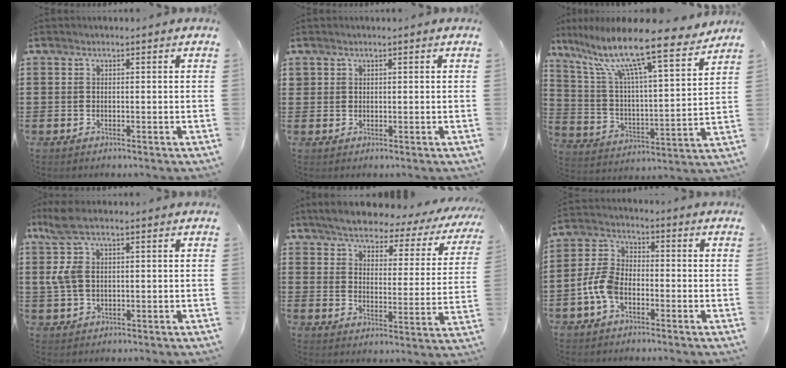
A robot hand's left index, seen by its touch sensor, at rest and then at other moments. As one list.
[{"total": 0.9, "force": [0.6, 0.7, 0.1], "torque": [-0.005, 0.004, 0.013]}, {"total": 13.3, "force": [10.6, 0.9, 8.0], "torque": [-0.185, -0.069, 0.175]}, {"total": 6.6, "force": [2.0, 2.8, 5.6], "torque": [-0.149, -0.002, 0.024]}, {"total": 4.6, "force": [4.3, 0.7, 1.4], "torque": [-0.053, -0.030, 0.068]}, {"total": 6.1, "force": [-2.4, 3.7, 4.1], "torque": [-0.115, 0.003, -0.056]}]